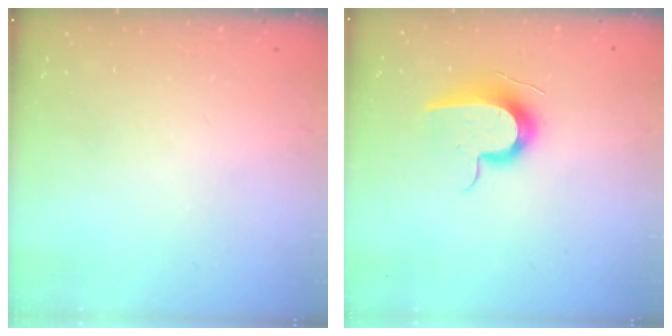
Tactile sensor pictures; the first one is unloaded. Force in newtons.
{"total": 10.1, "press": 10.1, "slide": 0.9}